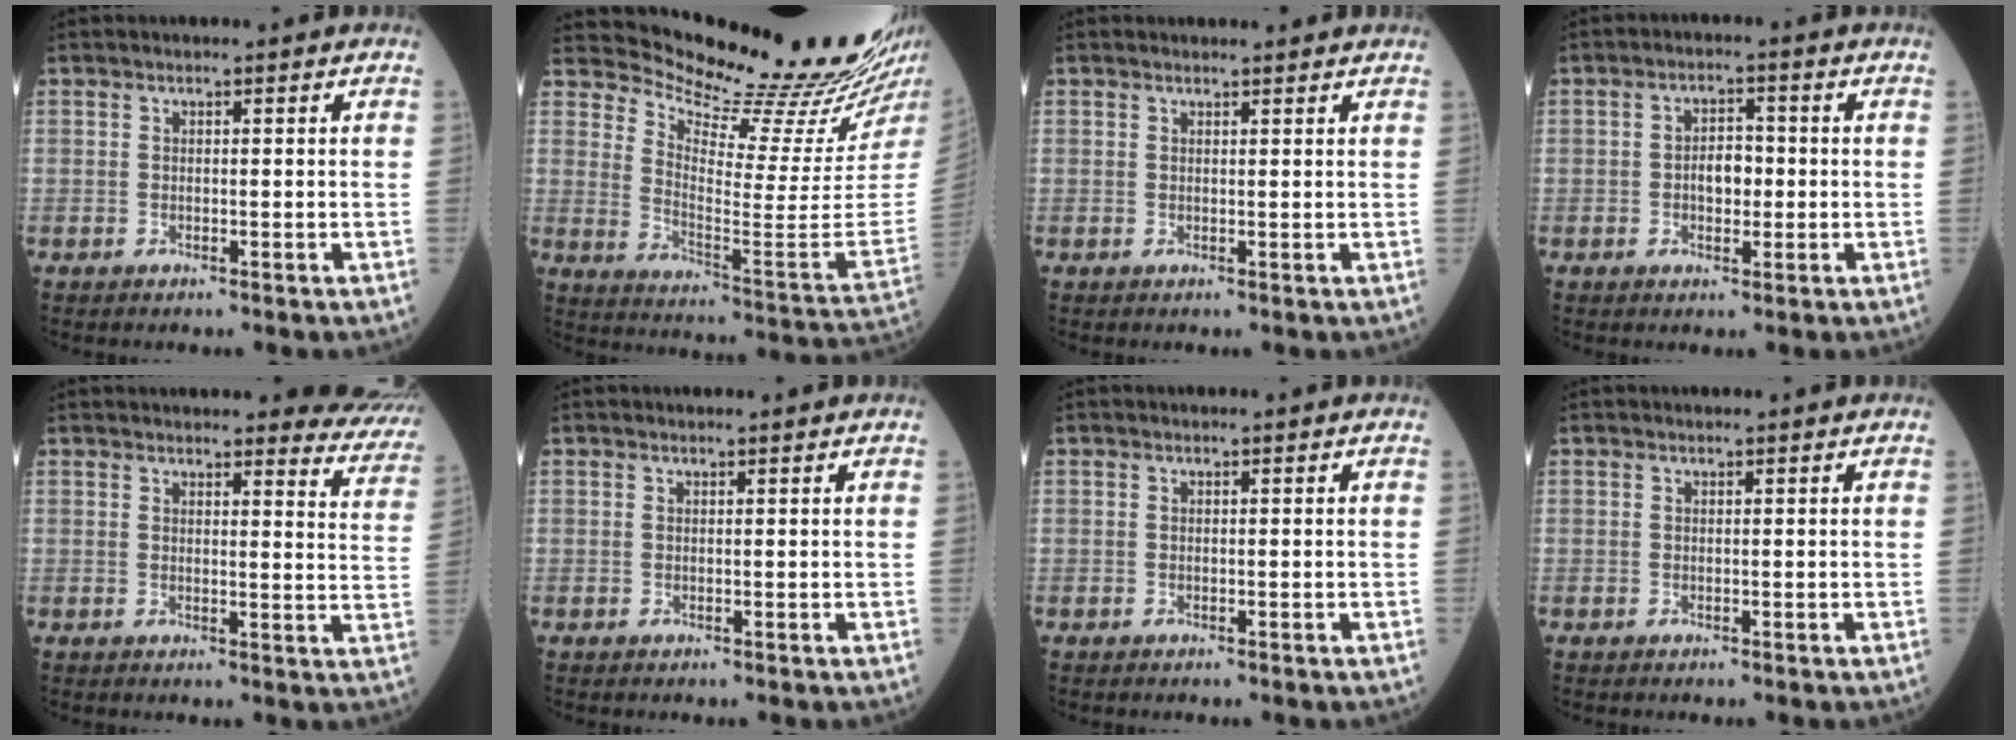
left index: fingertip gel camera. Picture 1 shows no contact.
{"total": 21.5, "force": [20.2, -0.5, 7.3], "torque": [-0.138, -0.120, 0.276]}
{"total": 3.0, "force": [2.9, 0.4, 0.5], "torque": [-0.013, 0.009, 0.032]}
{"total": 3.7, "force": [-0.4, 2.1, 3.1], "torque": [-0.054, 0.011, -0.007]}
{"total": 15.1, "force": [14.7, 2.5, 2.7], "torque": [0.009, -0.062, 0.131]}
{"total": 1.1, "force": [1.1, 0.0, 0.2], "torque": [-0.009, 0.005, 0.014]}
{"total": 0.0}
{"total": 0.5, "force": [0.5, 0.0, 0.1], "torque": [-0.003, 0.001, 0.007]}